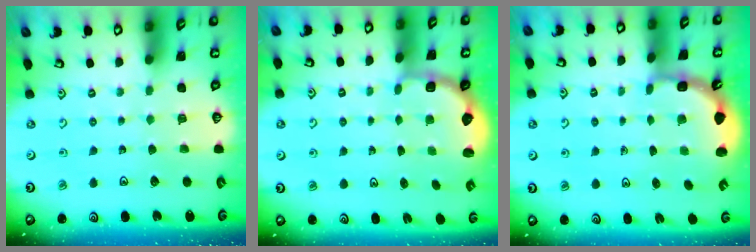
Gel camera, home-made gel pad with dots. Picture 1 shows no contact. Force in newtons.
{"total": 2.8, "press": 2.2, "slide": 1.8}
{"total": 2.1, "press": 1.9, "slide": 0.9}